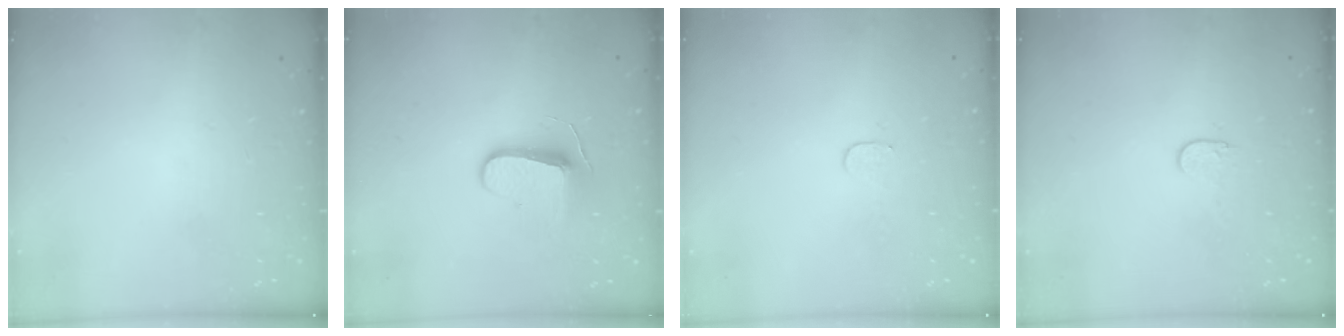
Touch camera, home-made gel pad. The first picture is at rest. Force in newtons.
{"total": 8.7, "press": 8.7, "slide": 0.5}
{"total": 2.8, "press": 2.8, "slide": 0.2}
{"total": 3.8, "press": 3.8, "slide": 0.4}